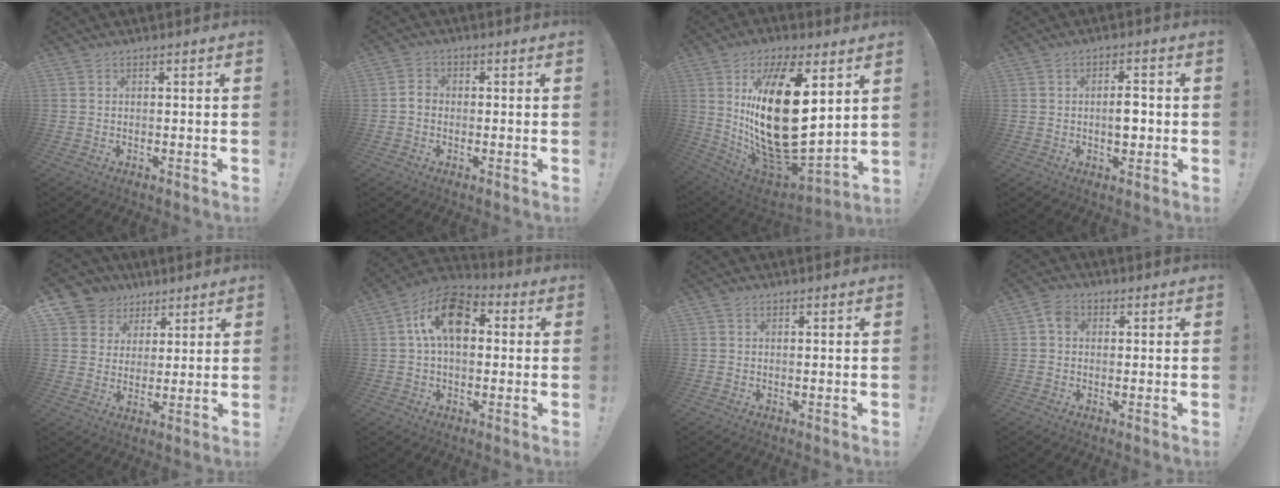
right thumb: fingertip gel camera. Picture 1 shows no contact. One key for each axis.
{"total": 2.7, "fx": -0.7, "fy": 2.3, "fz": 1.3, "tx": -0.014, "ty": 0.010, "tz": -0.013}
{"total": 28.4, "fx": 6.4, "fy": 13.2, "fz": 24.2, "tx": -0.460, "ty": -0.058, "tz": 0.121}
{"total": 5.0, "fx": -0.4, "fy": 3.3, "fz": 3.7, "tx": -0.045, "ty": 0.006, "tz": -0.011}
{"total": 8.6, "fx": 4.3, "fy": 7.4, "fz": 1.4, "tx": -0.029, "ty": -0.027, "tz": 0.090}
{"total": 16.0, "fx": 4.2, "fy": 9.6, "fz": 12.0, "tx": -0.209, "ty": 0.006, "tz": 0.074}
{"total": 0.0}
{"total": 4.0, "fx": 0.5, "fy": 3.1, "fz": 2.4, "tx": -0.039, "ty": 0.008, "tz": 0.010}